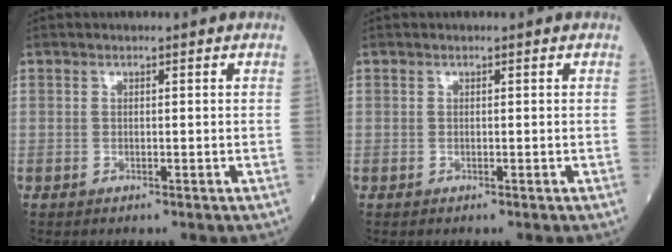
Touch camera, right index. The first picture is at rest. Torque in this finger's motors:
{"motor_torque": [0.01, -0.01, 0.00, 0.00]}